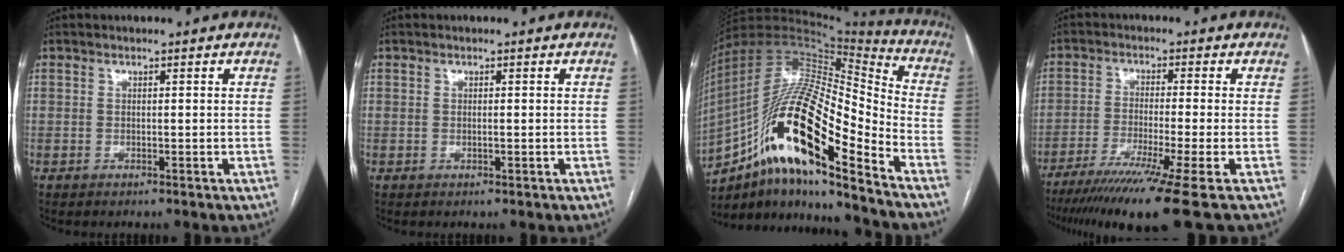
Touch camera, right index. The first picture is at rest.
{"total": 0.0}
{"total": 23.7, "force": [-12.3, 4.3, 19.8], "torque": [-0.365, 0.001, -0.215]}
{"total": 13.1, "force": [-9.5, -2.3, 8.7], "torque": [-0.141, -0.048, -0.155]}